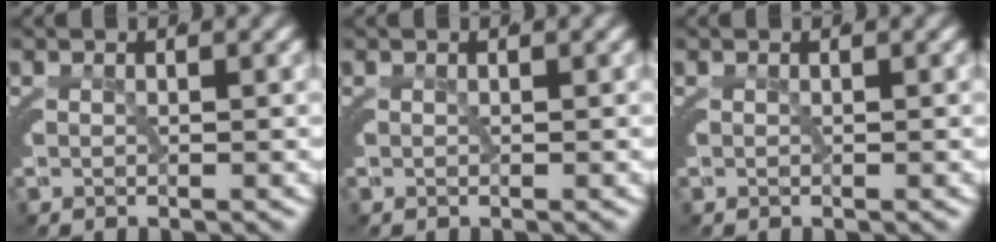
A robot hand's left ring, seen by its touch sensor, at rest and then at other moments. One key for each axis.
{"total": 0.0}
{"total": 0.0}